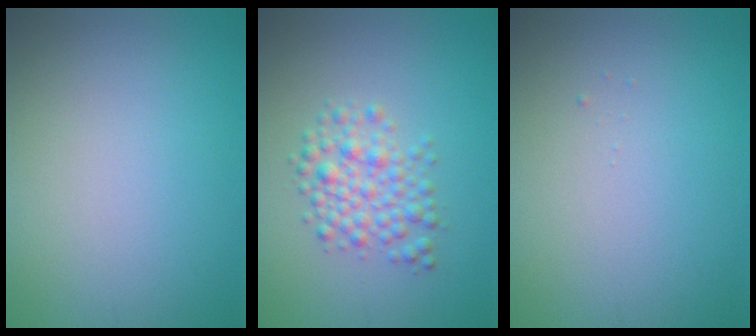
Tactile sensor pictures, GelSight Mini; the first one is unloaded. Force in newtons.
{"total": 3.2, "press": 3.2, "slide": 0.1}
{"total": 0.0}